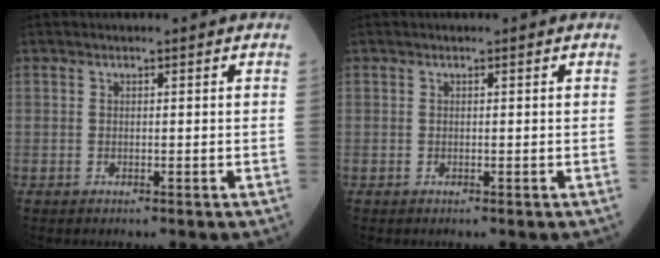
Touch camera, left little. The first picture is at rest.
{"total": 0.0}